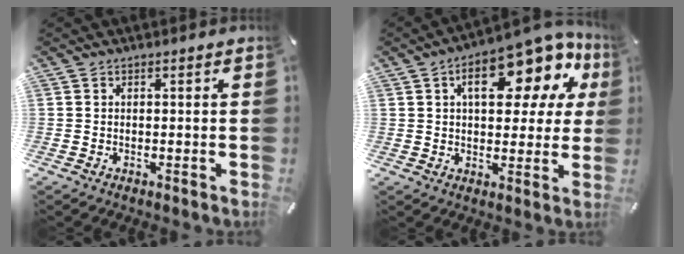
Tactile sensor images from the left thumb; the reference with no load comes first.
{"total": 17.7, "force": [8.6, 8.4, 13.0], "torque": [-0.178, -0.051, 0.139]}